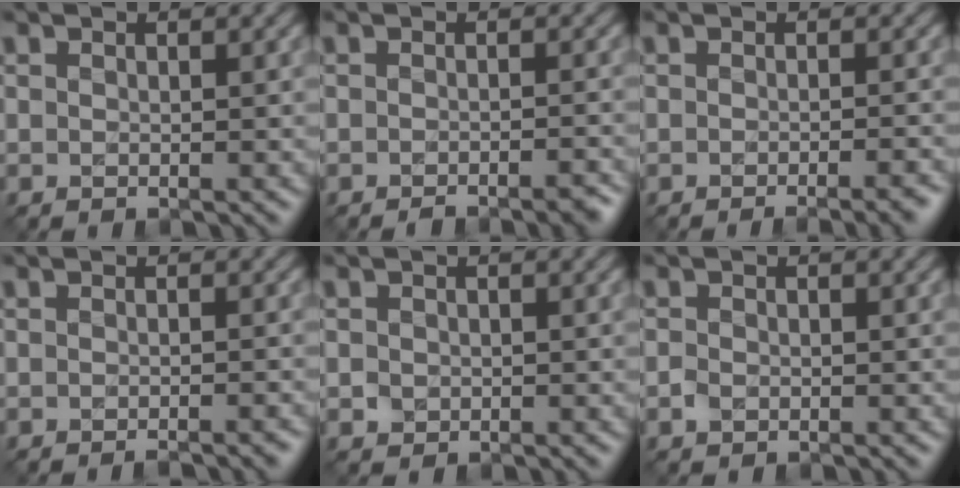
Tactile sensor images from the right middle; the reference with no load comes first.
{"total": 2.5, "force": [-2.1, 0.5, 1.3], "torque": [-0.008, 0.002, -0.031]}
{"total": 3.4, "force": [-2.1, 0.8, 2.5], "torque": [-0.020, 0.006, -0.027]}
{"total": 1.7, "force": [-1.4, 0.3, 1.0], "torque": [-0.001, 0.002, -0.020]}
{"total": 0.9, "force": [-0.1, 0.9, 0.2], "torque": [0.000, -0.005, -0.005]}
{"total": 0.9, "force": [-0.4, 0.7, 0.4], "torque": [-0.008, -0.003, -0.009]}